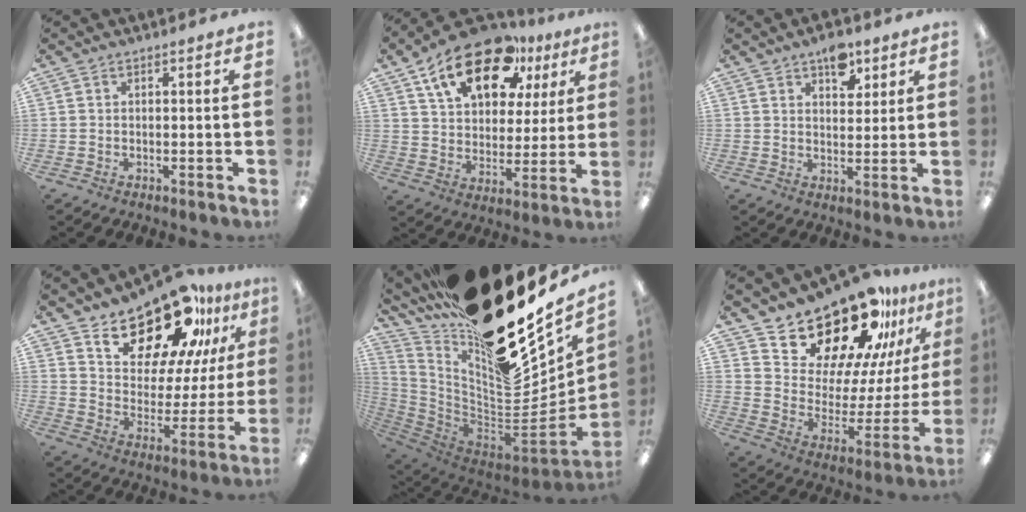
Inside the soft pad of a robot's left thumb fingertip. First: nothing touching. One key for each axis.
{"total": 18.7, "fx": 11.7, "fy": 9.9, "fz": 10.8, "tx": -0.180, "ty": -0.052, "tz": 0.205}
{"total": 7.3, "fx": 4.7, "fy": 4.1, "fz": 3.8, "tx": -0.029, "ty": -0.024, "tz": 0.076}
{"total": 19.6, "fx": 15.0, "fy": 8.8, "fz": 9.1, "tx": -0.145, "ty": -0.101, "tz": 0.263}
{"total": 29.0, "fx": 20.3, "fy": 10.6, "fz": 17.8, "tx": -0.229, "ty": -0.167, "tz": 0.368}
{"total": 21.5, "fx": 18.3, "fy": 8.2, "fz": 7.8, "tx": -0.131, "ty": -0.145, "tz": 0.315}